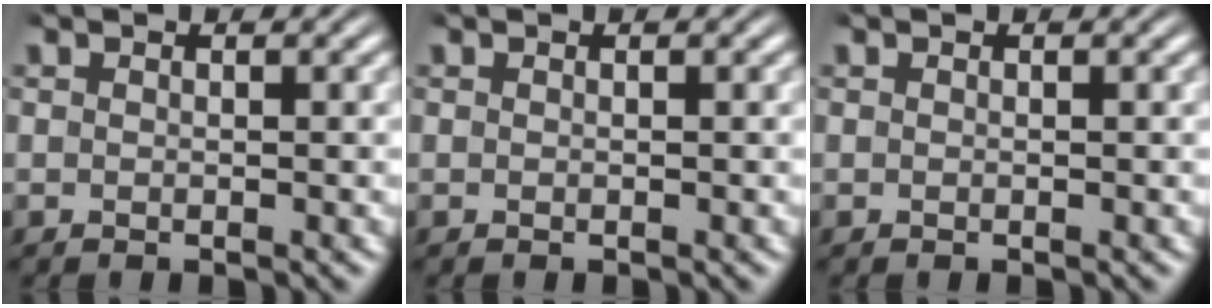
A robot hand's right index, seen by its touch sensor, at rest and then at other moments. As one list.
[{"total": 0.0}, {"total": 0.0}]